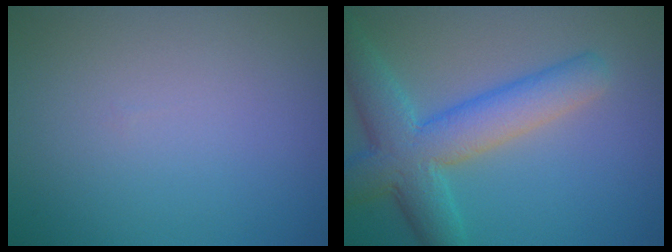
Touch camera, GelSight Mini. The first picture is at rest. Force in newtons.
{"total": 7.1, "press": 7.1, "slide": 0.1}